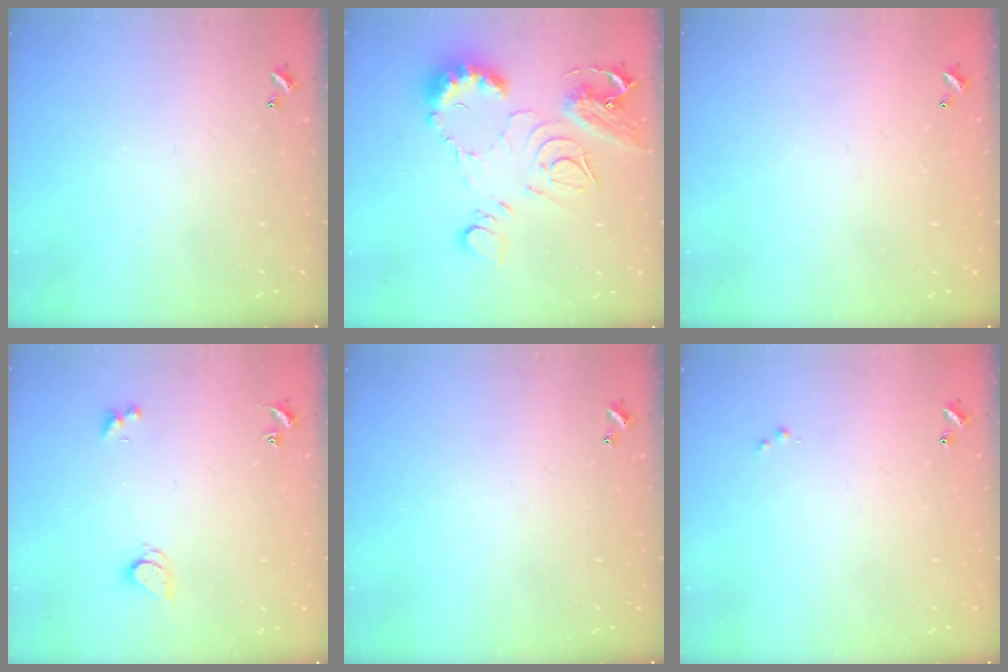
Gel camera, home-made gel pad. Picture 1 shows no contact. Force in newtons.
{"total": 12.9, "press": 12.9, "slide": 1.1}
{"total": 2.8, "press": 2.8, "slide": 0.1}
{"total": 1.7, "press": 1.7, "slide": 0.4}
{"total": 0.0}
{"total": 0.0}